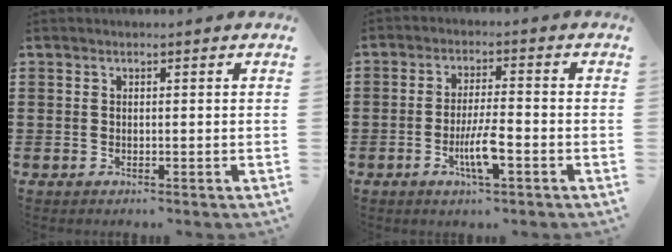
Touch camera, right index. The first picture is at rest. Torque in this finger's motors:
{"motor_torque": [0.32, 0.00, 0.43, 0.11]}